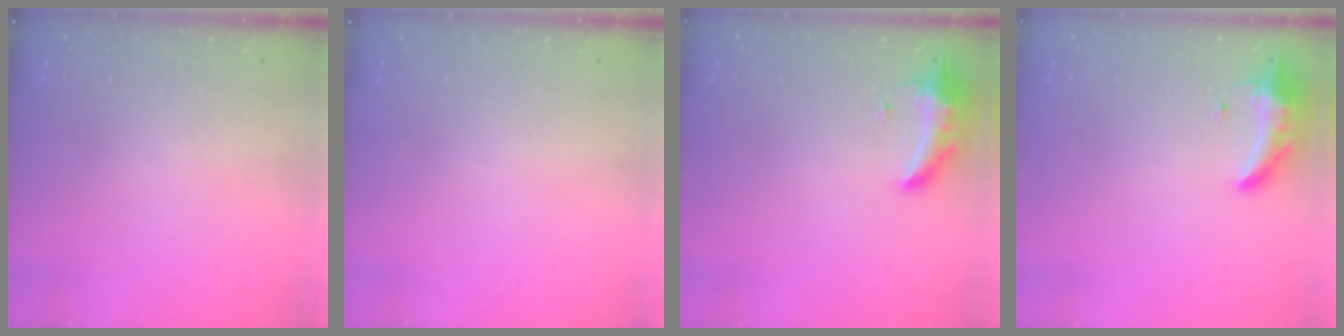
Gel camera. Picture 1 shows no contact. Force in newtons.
{"total": 0.0}
{"total": 12.2, "press": 9.7, "slide": 7.4}
{"total": 12.2, "press": 9.7, "slide": 7.4}